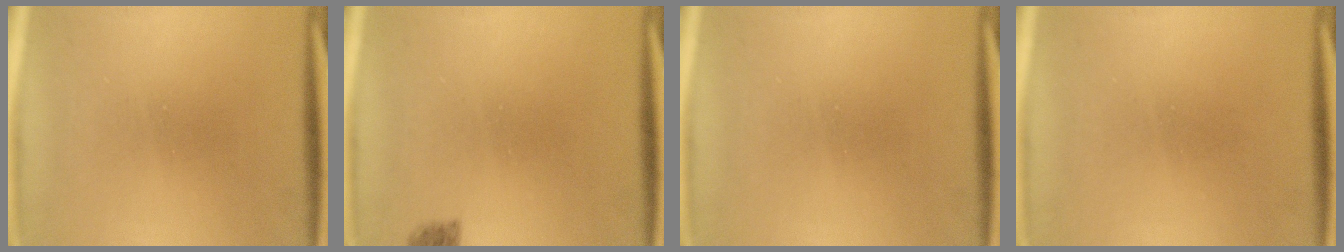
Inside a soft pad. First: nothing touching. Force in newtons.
{"total": 1.8}
{"total": 0.0}
{"total": 1.7}